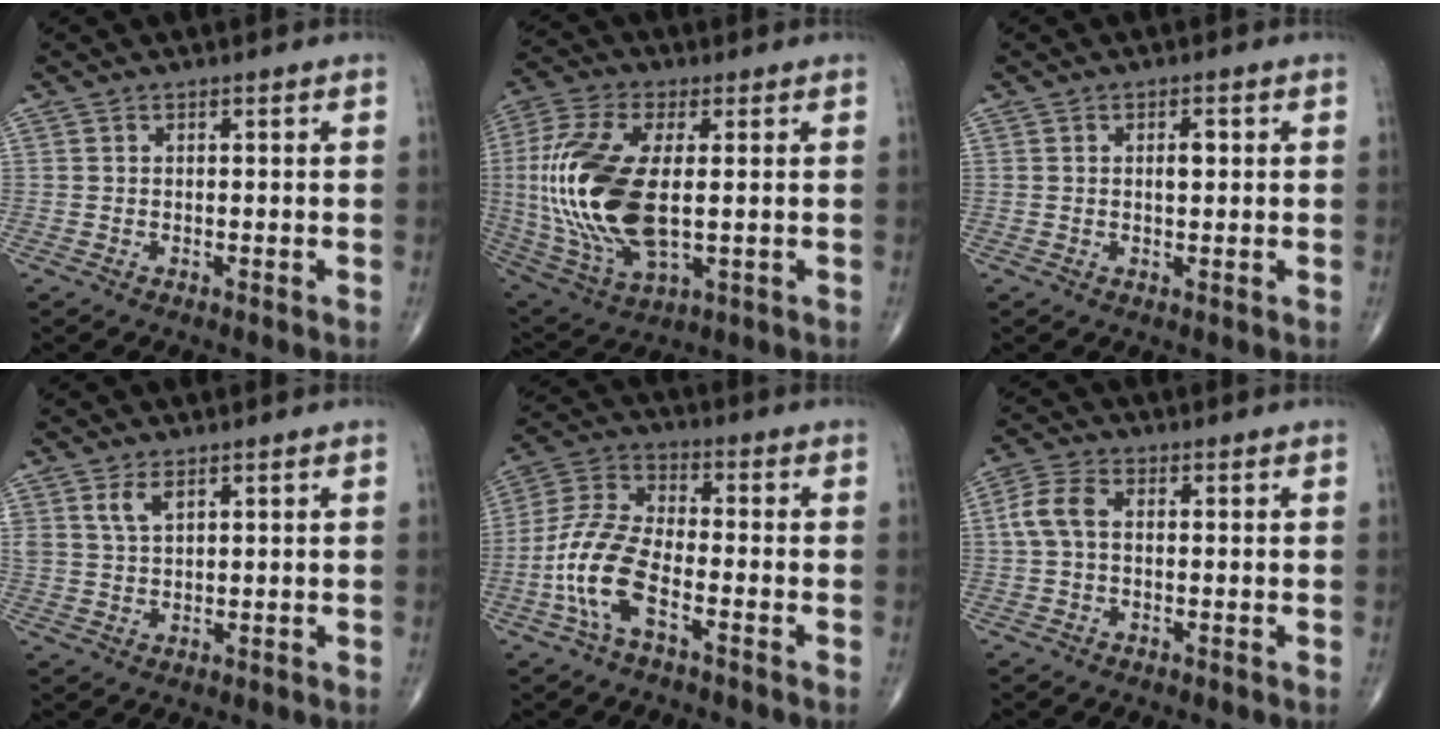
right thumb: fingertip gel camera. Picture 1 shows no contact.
{"total": 21.7, "force": [0.3, 10.2, 19.2], "torque": [-0.431, -0.012, 0.014]}
{"total": 2.1, "force": [0.4, 1.0, 1.8], "torque": [-0.022, 0.000, 0.005]}
{"total": 3.2, "force": [1.9, 1.4, 2.2], "torque": [-0.041, -0.007, 0.044]}
{"total": 11.6, "force": [-4.6, 4.8, 9.5], "torque": [-0.210, 0.031, -0.095]}
{"total": 5.4, "force": [0.3, 3.3, 4.2], "torque": [-0.097, 0.017, 0.000]}